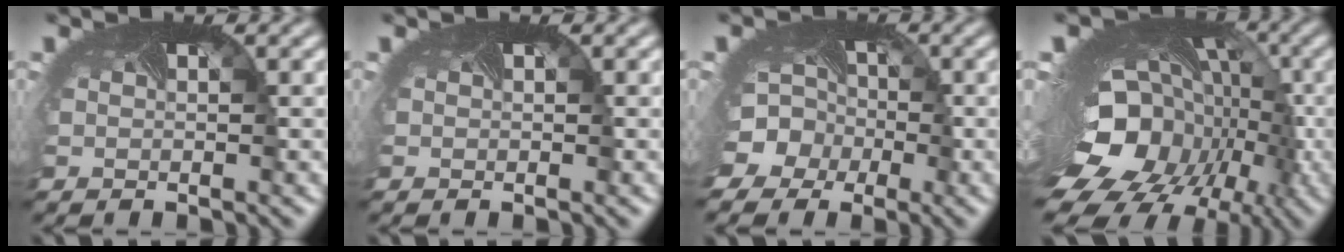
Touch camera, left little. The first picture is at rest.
{"total": 0.0}
{"total": 8.9, "force": [-2.9, 7.8, 3.1], "torque": [-0.067, -0.023, -0.060]}
{"total": 19.5, "force": [-6.1, 14.1, 12.0], "torque": [-0.203, -0.049, -0.079]}